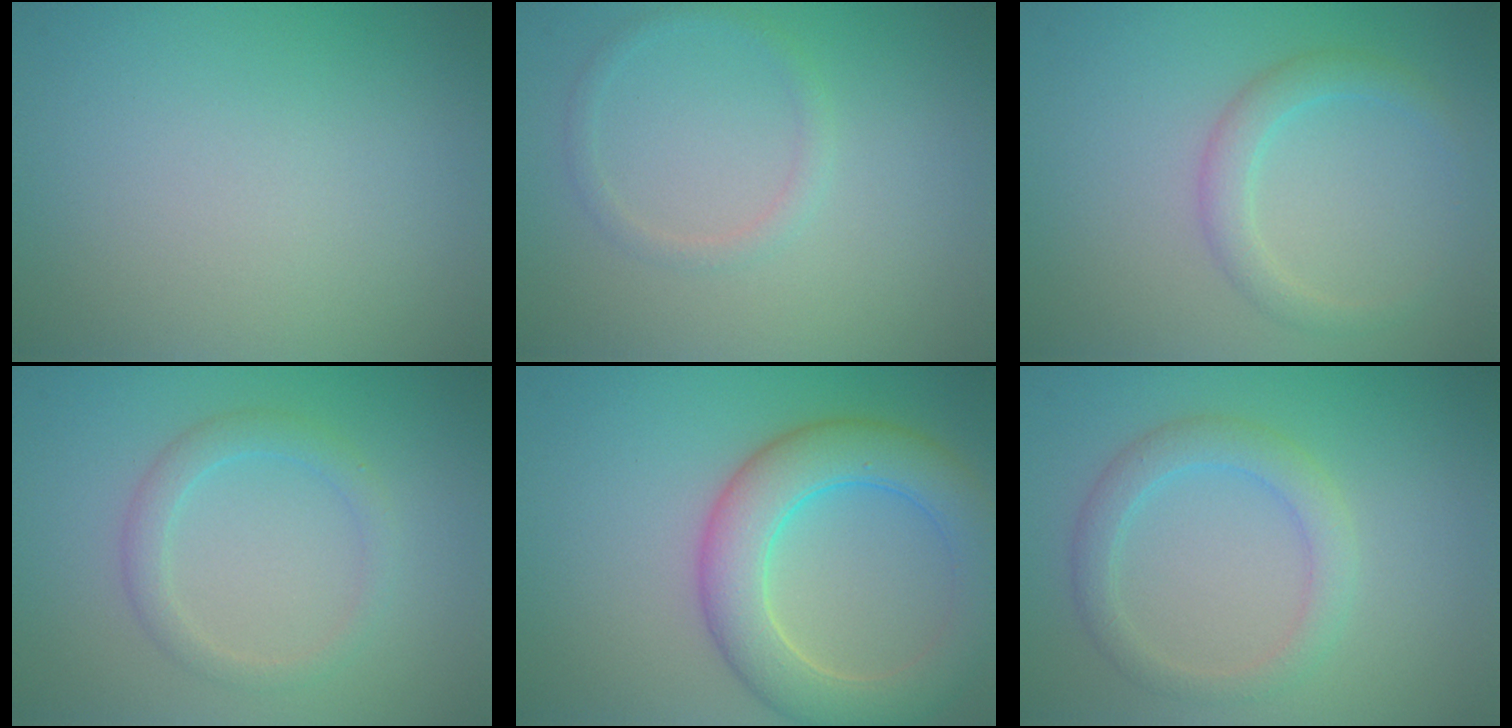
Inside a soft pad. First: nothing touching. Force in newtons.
{"total": 1.2, "press": 1.2, "slide": 0.0}
{"total": 2.3, "press": 2.2, "slide": 0.1}
{"total": 2.2, "press": 2.2, "slide": 0.1}
{"total": 7.0, "press": 7.0, "slide": 0.3}
{"total": 2.9, "press": 2.9, "slide": 0.2}